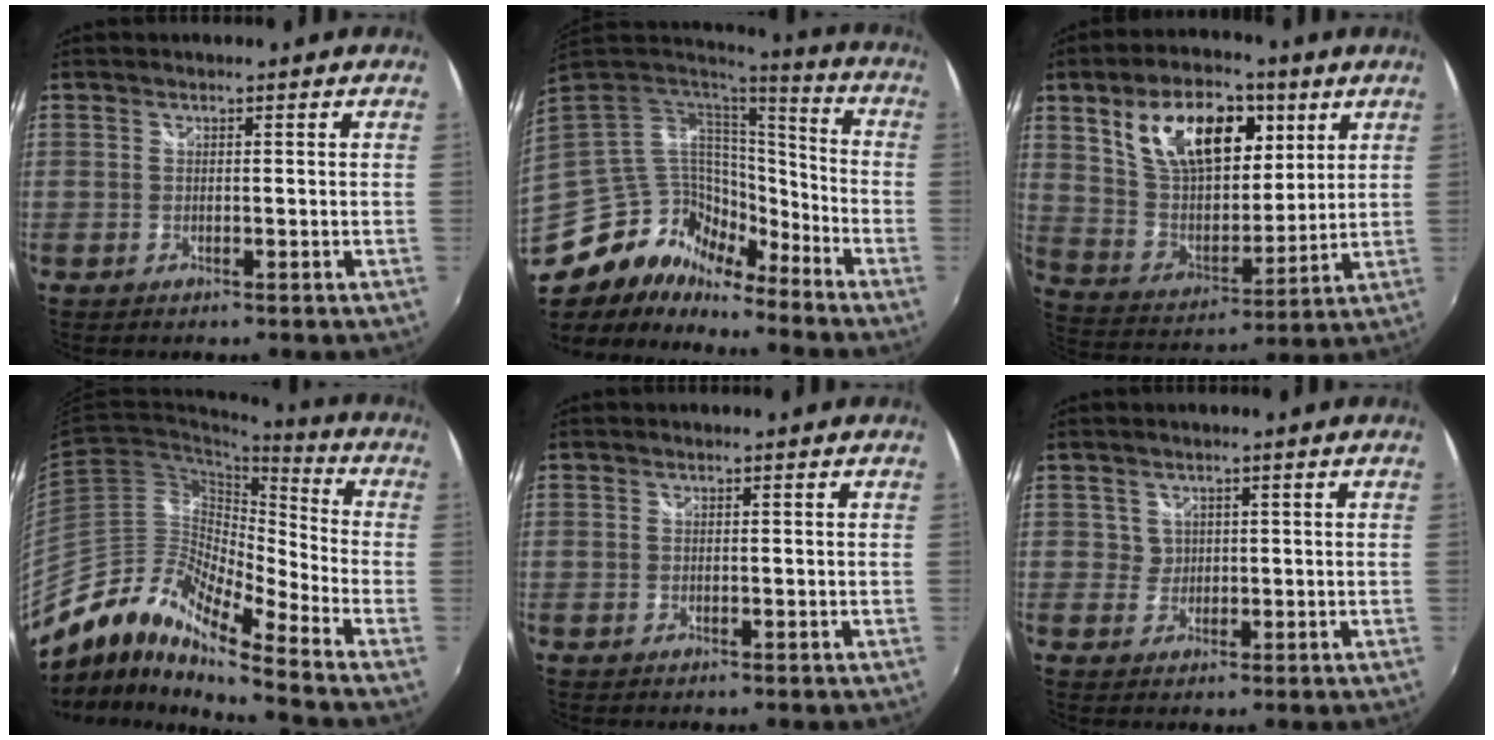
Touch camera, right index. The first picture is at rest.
{"total": 17.6, "force": [-13.6, 9.0, 6.6], "torque": [-0.144, -0.004, -0.254]}
{"total": 19.3, "force": [8.5, 10.5, 13.7], "torque": [-0.251, 0.019, 0.157]}
{"total": 12.1, "force": [-8.5, 2.4, 8.3], "torque": [-0.142, 0.008, -0.182]}
{"total": 0.0}
{"total": 1.8, "force": [0.6, 1.7, -0.3], "torque": [0.014, 0.008, 0.008]}